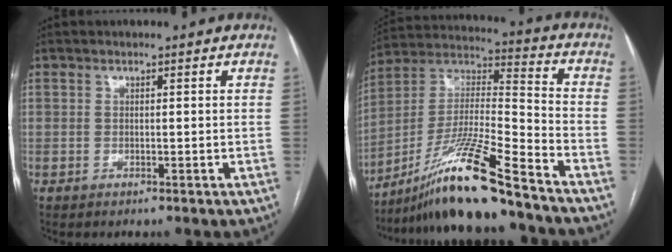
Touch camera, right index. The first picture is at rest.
{"total": 17.3, "force": [-13.2, -0.3, 11.1], "torque": [-0.221, -0.007, -0.240]}